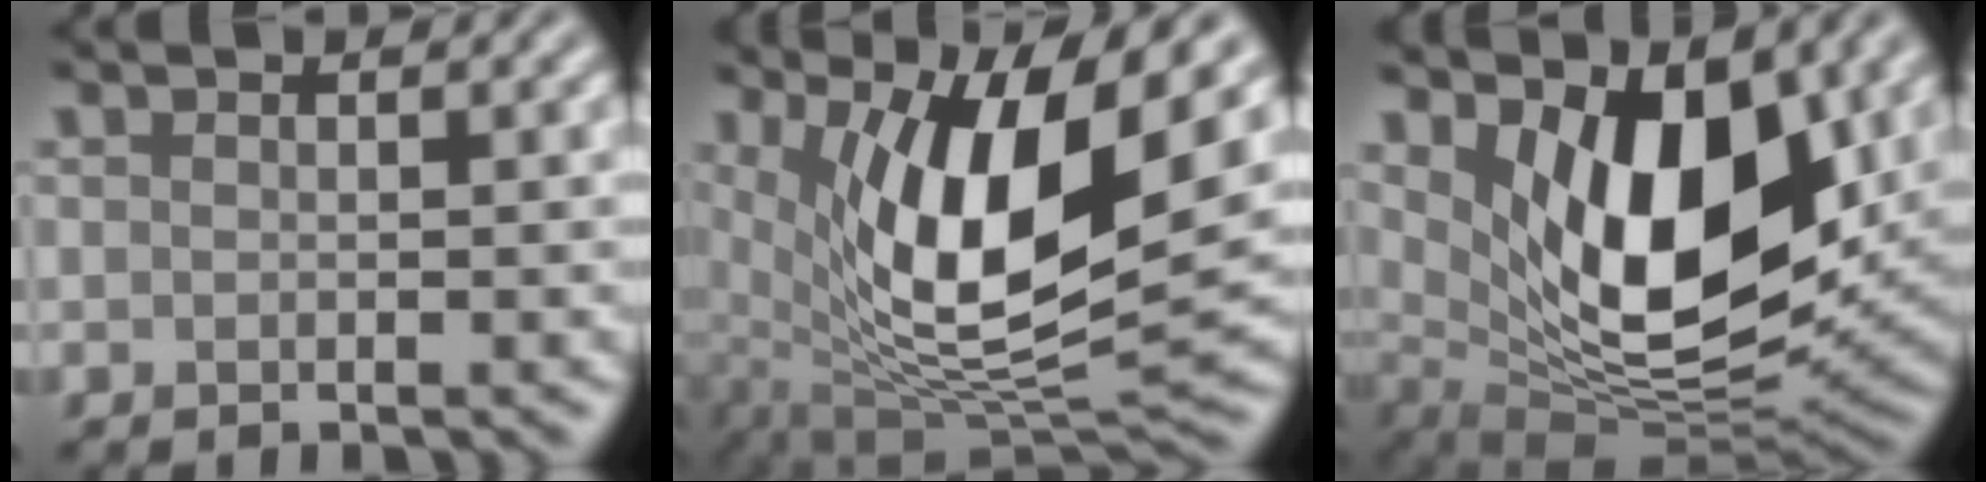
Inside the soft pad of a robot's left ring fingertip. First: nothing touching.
{"total": 12.4, "force": [4.1, 3.8, 11.1], "torque": [-0.191, -0.008, 0.078]}
{"total": 11.3, "force": [3.2, 5.5, 9.3], "torque": [-0.151, -0.022, 0.058]}